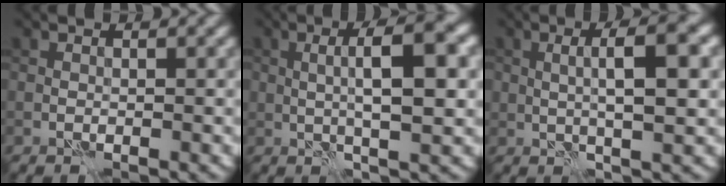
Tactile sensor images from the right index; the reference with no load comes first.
{"total": 6.3, "force": [0.8, 1.5, 6.1], "torque": [-0.102, 0.008, 0.010]}
{"total": 5.1, "force": [0.6, 1.2, 5.0], "torque": [-0.085, 0.008, 0.009]}